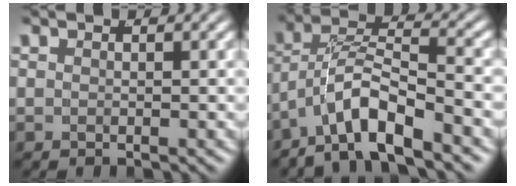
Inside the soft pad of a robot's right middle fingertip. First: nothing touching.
{"total": 5.0, "force": [-1.9, 2.8, 3.7], "torque": [-0.080, -0.010, -0.030]}